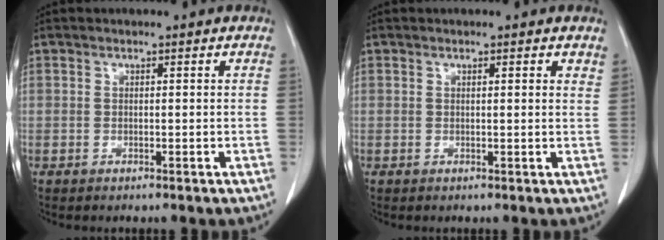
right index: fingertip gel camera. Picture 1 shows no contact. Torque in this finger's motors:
{"motor_torque": [-0.23, 0.05, 0.00, -0.01]}